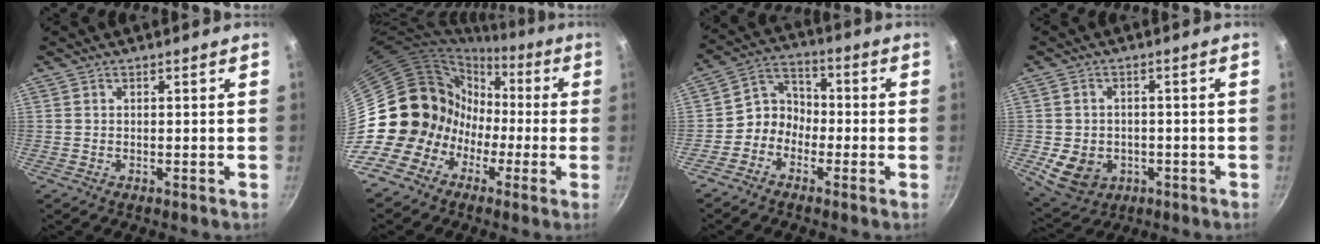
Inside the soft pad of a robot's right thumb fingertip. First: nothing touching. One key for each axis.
{"total": 12.0, "fx": -3.5, "fy": 11.1, "fz": 3.1, "tx": 0.016, "ty": 0.063, "tz": -0.067}
{"total": 6.5, "fx": -2.6, "fy": 5.5, "fz": 2.4, "tx": -0.008, "ty": 0.041, "tz": -0.067}
{"total": 8.8, "fx": -2.4, "fy": 7.0, "fz": 4.7, "tx": -0.067, "ty": 0.005, "tz": -0.022}